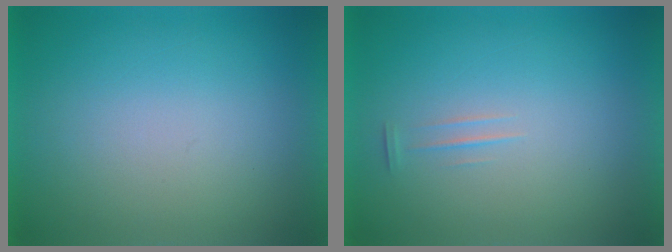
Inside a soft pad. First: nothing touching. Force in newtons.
{"total": 1.4}